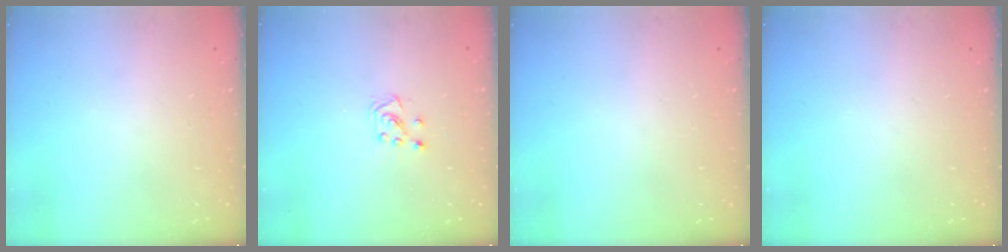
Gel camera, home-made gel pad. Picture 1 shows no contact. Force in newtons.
{"total": 4.7, "press": 4.7, "slide": 0.5}
{"total": 0.0}
{"total": 0.0}